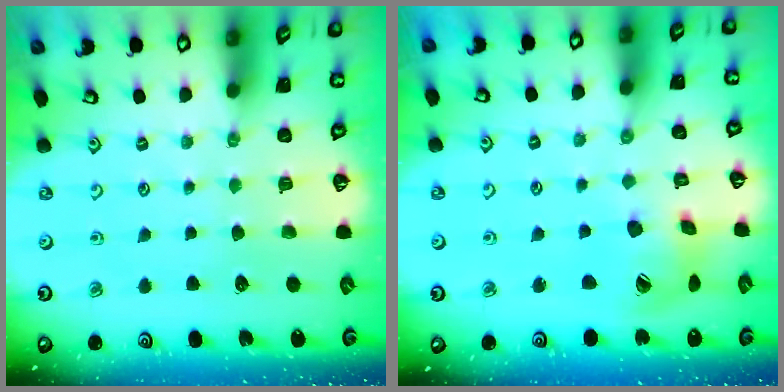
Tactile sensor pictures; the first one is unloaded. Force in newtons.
{"total": 13.2, "press": 13.1, "slide": 1.7}